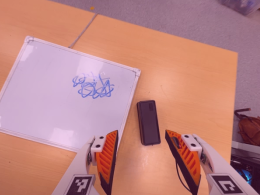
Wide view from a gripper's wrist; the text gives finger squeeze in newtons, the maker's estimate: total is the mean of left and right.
{"total": 0.0}